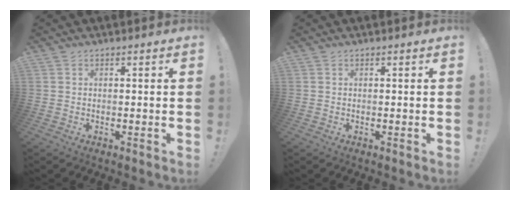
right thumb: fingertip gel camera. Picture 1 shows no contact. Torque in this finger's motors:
{"motor_torque": [0.00, 0.00, 0.00, 0.00, 0.00]}